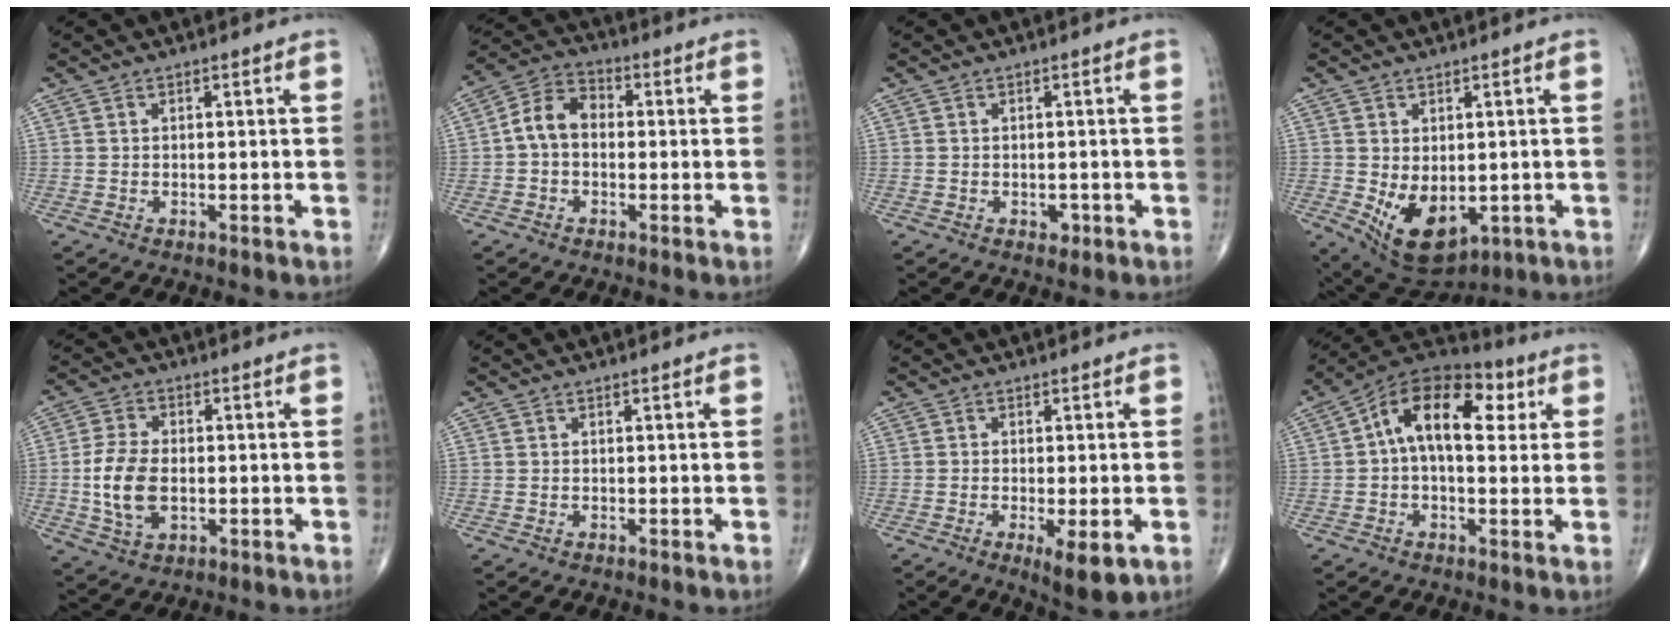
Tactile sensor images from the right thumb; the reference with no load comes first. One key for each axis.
{"total": 7.5, "fx": -0.2, "fy": 5.4, "fz": 5.2, "tx": -0.082, "ty": 0.028, "tz": -0.017}
{"total": 1.4, "fx": -0.5, "fy": 1.0, "fz": 0.7, "tx": 0.000, "ty": 0.001, "tz": -0.006}
{"total": 10.4, "fx": -1.9, "fy": 6.5, "fz": 7.9, "tx": -0.110, "ty": -0.012, "tz": -0.006}
{"total": 9.2, "fx": -1.0, "fy": 5.6, "fz": 7.3, "tx": -0.142, "ty": 0.001, "tz": -0.017}
{"total": 0.0}
{"total": 6.5, "fx": -2.3, "fy": 2.0, "fz": 5.8, "tx": -0.087, "ty": -0.015, "tz": -0.031}
{"total": 15.7, "fx": 3.5, "fy": 8.9, "fz": 12.5, "tx": -0.175, "ty": 0.036, "tz": 0.048}